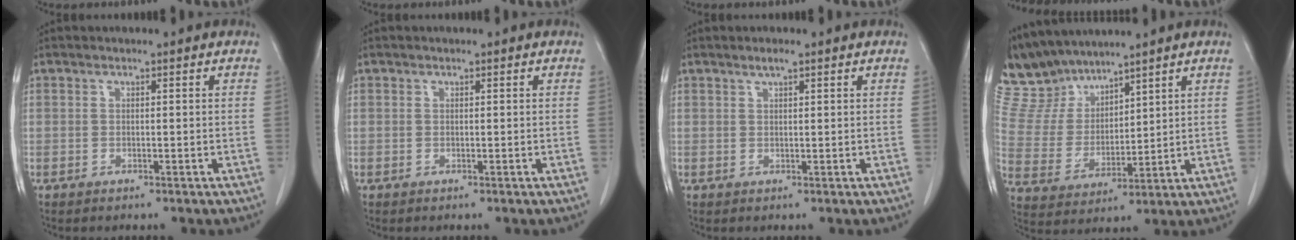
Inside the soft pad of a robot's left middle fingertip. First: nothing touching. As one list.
[{"total": 0.0}, {"total": 1.3, "force": [1.0, 0.1, 0.9], "torque": [-0.017, 0.001, 0.020]}, {"total": 9.6, "force": [9.1, 3.0, 1.4], "torque": [-0.049, 0.015, 0.197]}]